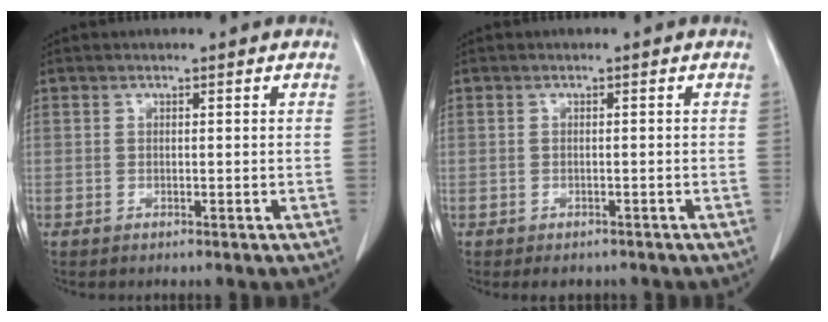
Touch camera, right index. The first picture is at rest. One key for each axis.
{"total": 2.5, "fx": -2.0, "fy": 1.4, "fz": 0.4, "tx": -0.002, "ty": 0.002, "tz": -0.024}